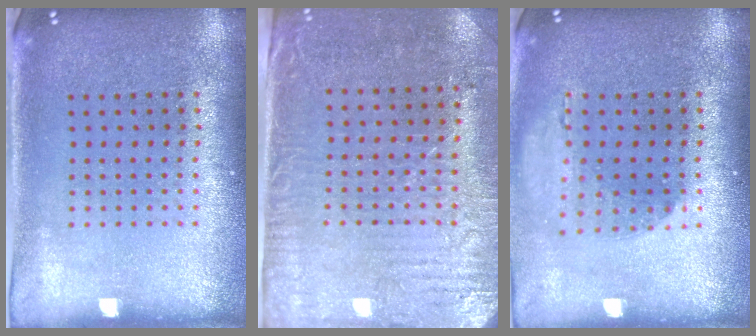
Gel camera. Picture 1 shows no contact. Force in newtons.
{"total": 3.2, "press": 2.7, "slide": 1.7}
{"total": 1.2, "press": 1.2, "slide": 0.0}